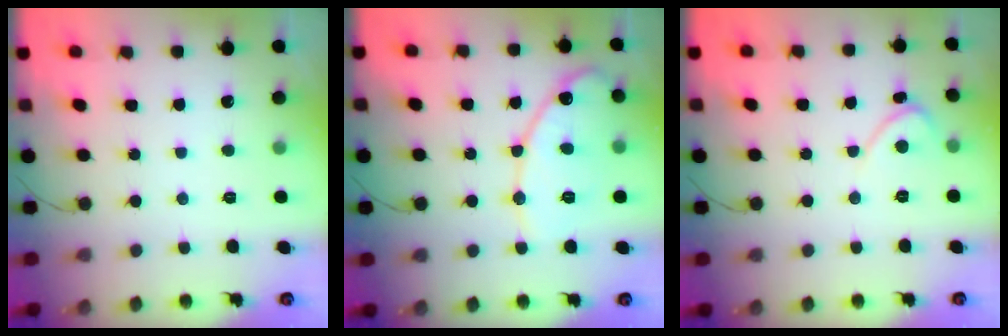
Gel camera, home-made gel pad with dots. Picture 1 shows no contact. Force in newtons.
{"total": 13.3, "press": 13.2, "slide": 1.3}
{"total": 2.2, "press": 2.2, "slide": 0.2}